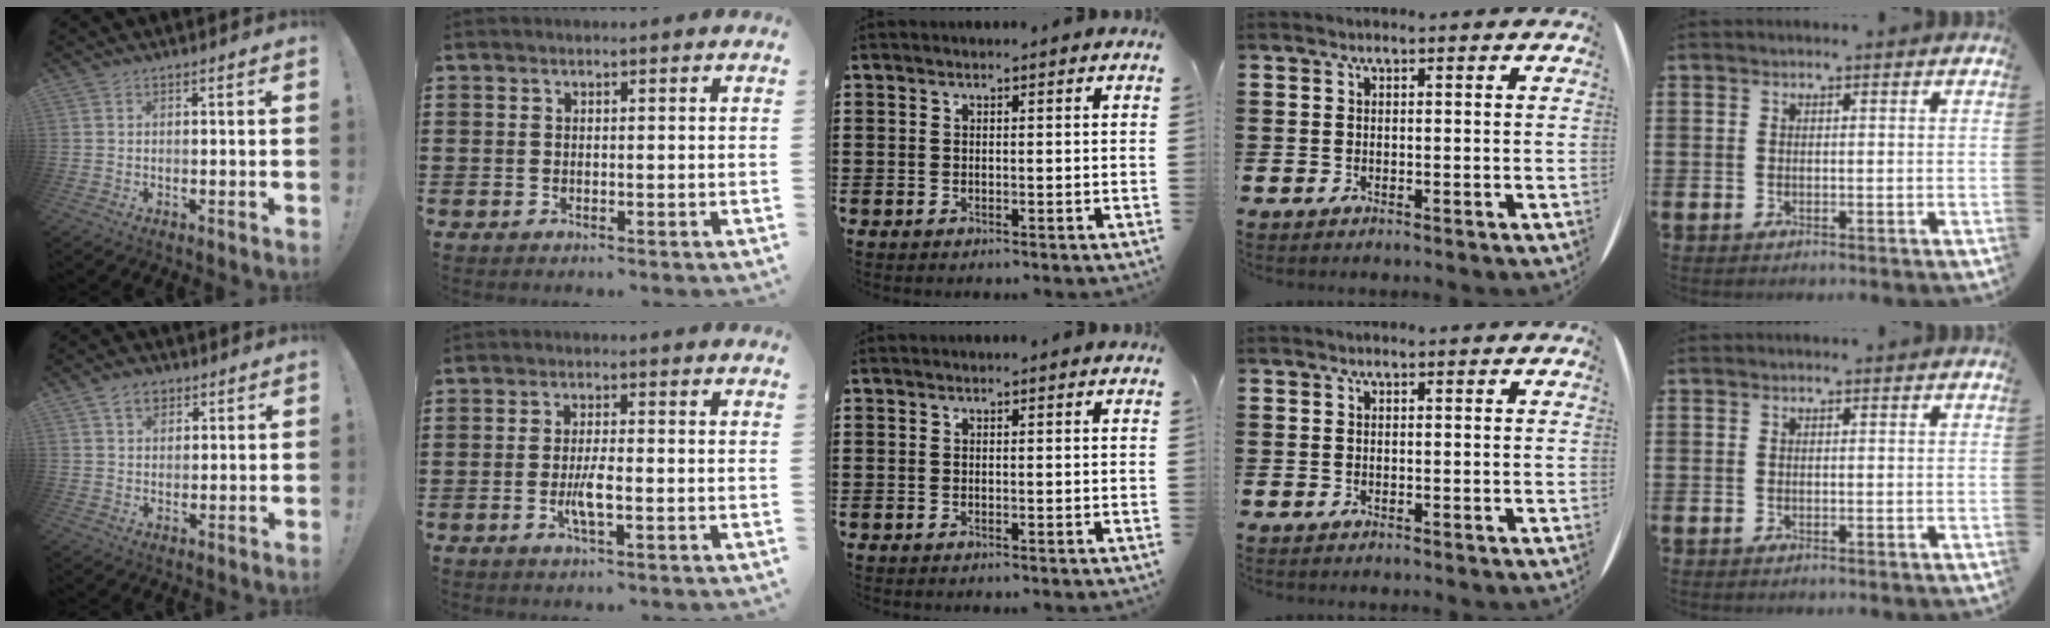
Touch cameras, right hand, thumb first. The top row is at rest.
{"thumb": {"total": 5.2, "force": [2.9, 3.6, 2.4], "torque": [-0.030, -0.006, 0.051]}, "index": {"total": 3.7, "force": [-1.1, 0.7, 3.4], "torque": [-0.072, -0.004, -0.024]}}